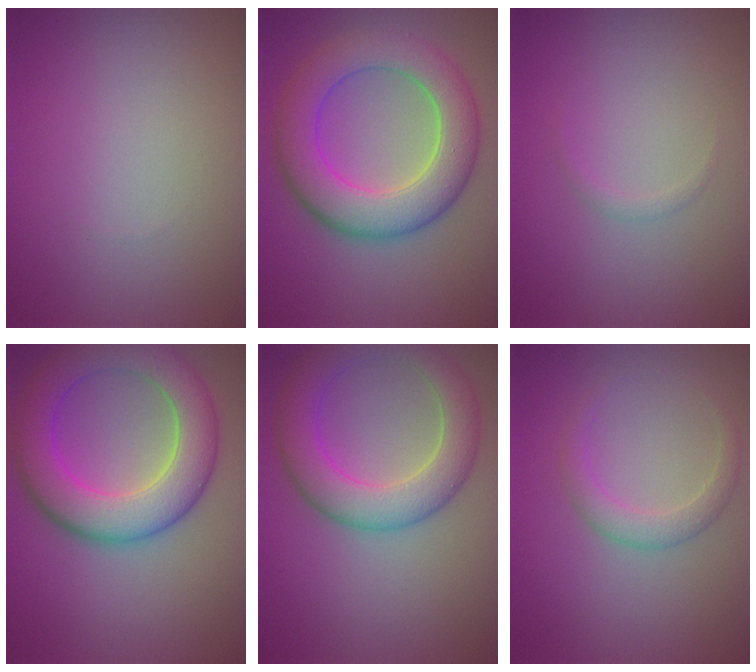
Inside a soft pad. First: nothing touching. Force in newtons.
{"total": 7.9, "press": 7.9, "slide": 0.1}
{"total": 0.6, "press": 0.6, "slide": 0.1}
{"total": 8.0, "press": 8.0, "slide": 0.4}
{"total": 6.2, "press": 6.1, "slide": 0.1}
{"total": 2.0, "press": 2.0, "slide": 0.1}